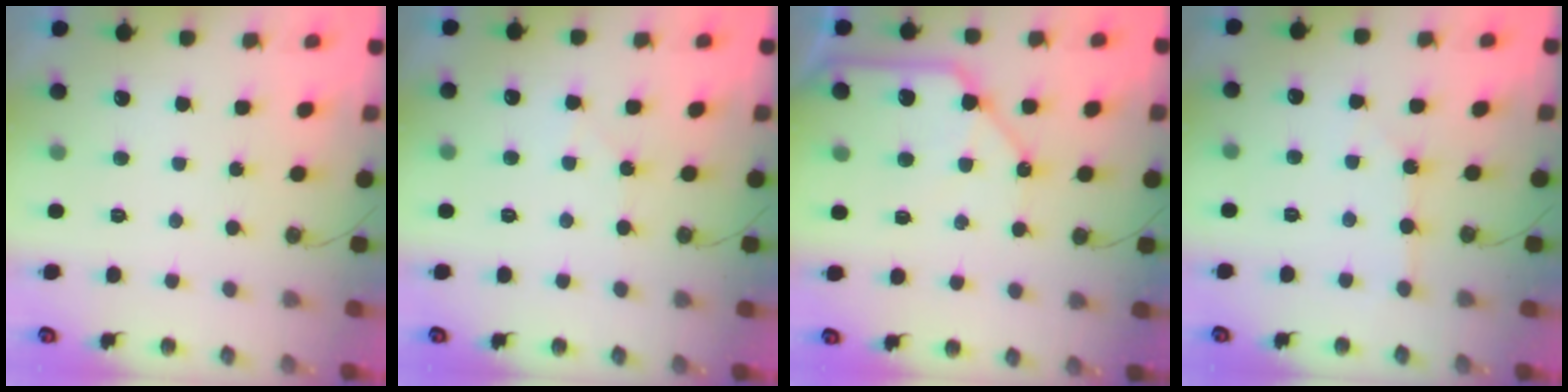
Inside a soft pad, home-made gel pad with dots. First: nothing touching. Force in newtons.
{"total": 4.7, "press": 4.6, "slide": 0.6}
{"total": 11.2, "press": 11.1, "slide": 1.5}
{"total": 2.4, "press": 2.3, "slide": 0.4}